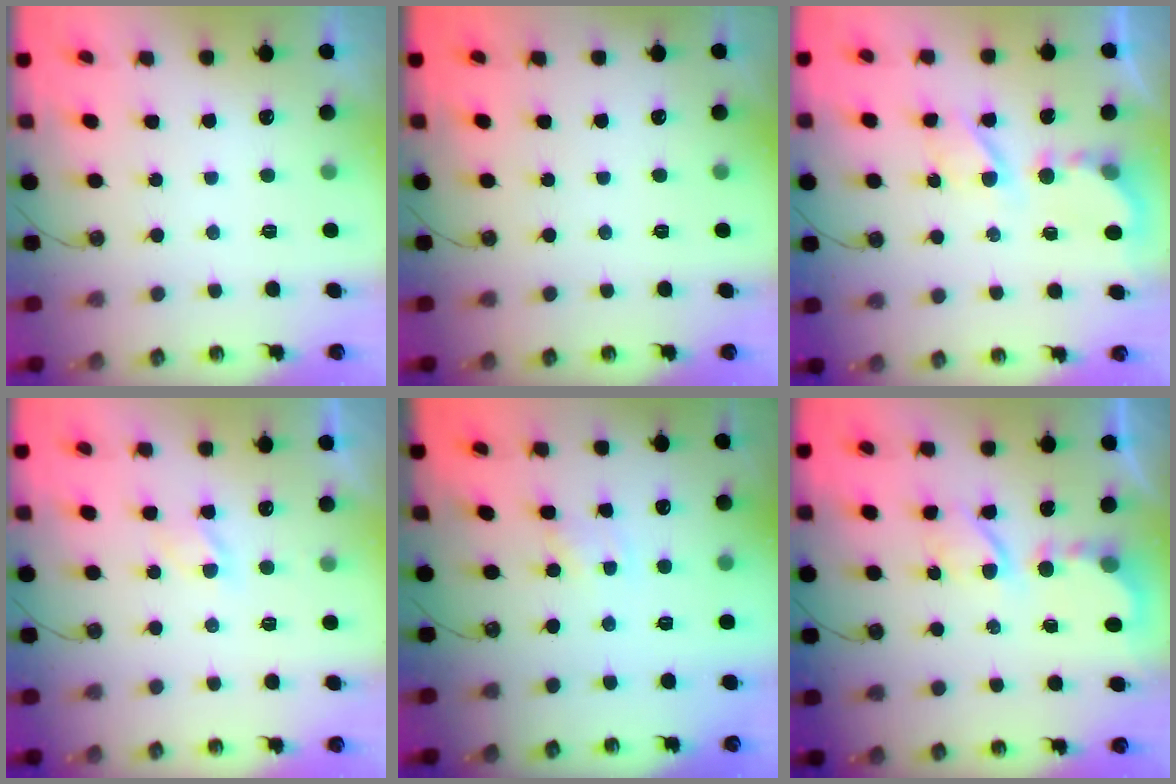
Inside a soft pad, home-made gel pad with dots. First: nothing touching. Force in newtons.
{"total": 0.0}
{"total": 6.7, "press": 6.7, "slide": 0.6}
{"total": 2.9, "press": 2.8, "slide": 0.6}
{"total": 0.6, "press": 0.6, "slide": 0.1}
{"total": 5.8, "press": 5.8, "slide": 0.4}